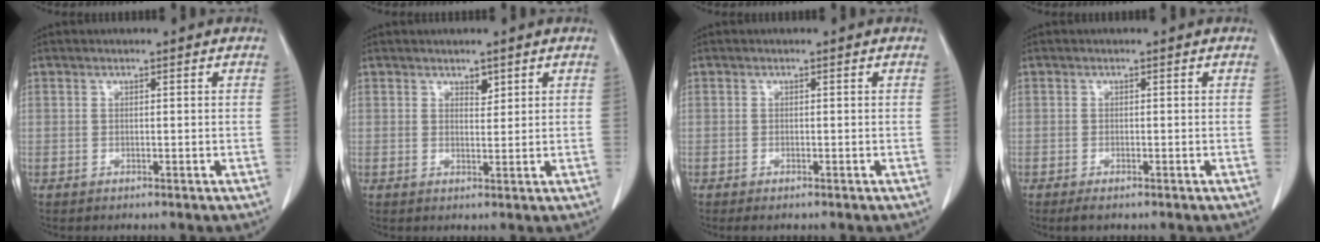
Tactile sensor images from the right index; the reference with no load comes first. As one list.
[{"total": 1.5, "force": [1.1, 0.7, 0.7], "torque": [-0.007, -0.005, 0.016]}, {"total": 0.8, "force": [-0.6, 0.1, 0.6], "torque": [-0.006, -0.003, -0.004]}, {"total": 1.6, "force": [-1.1, 0.4, 1.1], "torque": [-0.012, -0.004, -0.014]}]